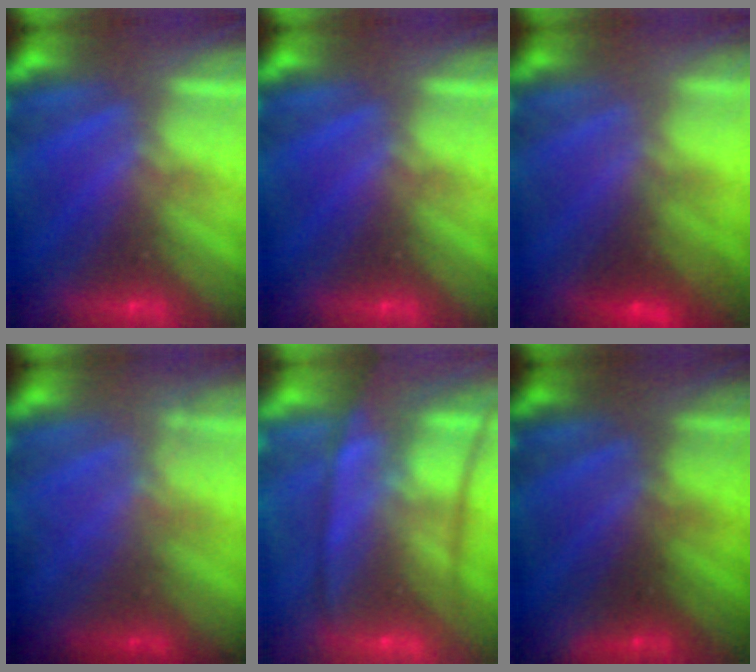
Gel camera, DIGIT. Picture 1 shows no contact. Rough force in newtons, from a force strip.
{"total": 0.0}
{"total": 2.9}
{"total": 1.7}
{"total": 7.6}
{"total": 1.6}